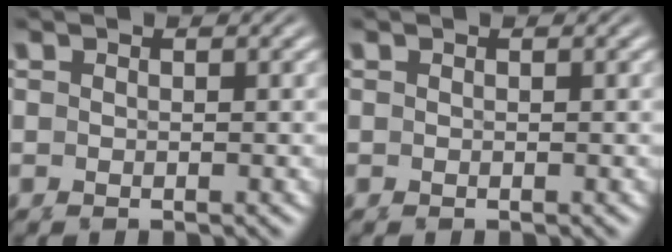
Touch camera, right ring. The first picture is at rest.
{"total": 0.0}